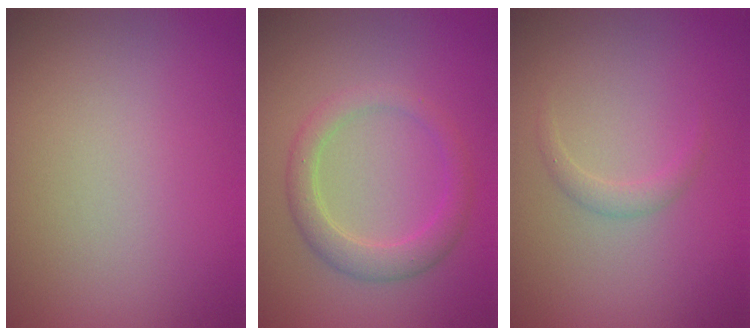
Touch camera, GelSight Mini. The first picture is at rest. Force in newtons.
{"total": 2.9, "press": 2.9, "slide": 0.1}
{"total": 1.1, "press": 1.1, "slide": 0.1}